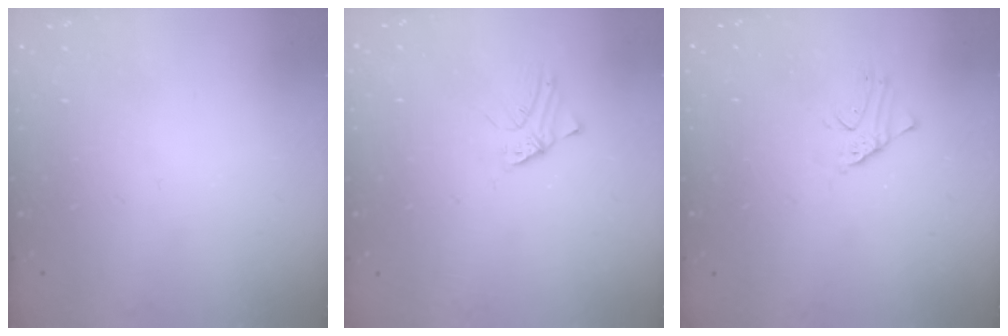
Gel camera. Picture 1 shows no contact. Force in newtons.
{"total": 1.2, "press": 1.2, "slide": 0.0}
{"total": 1.5, "press": 1.5, "slide": 0.1}